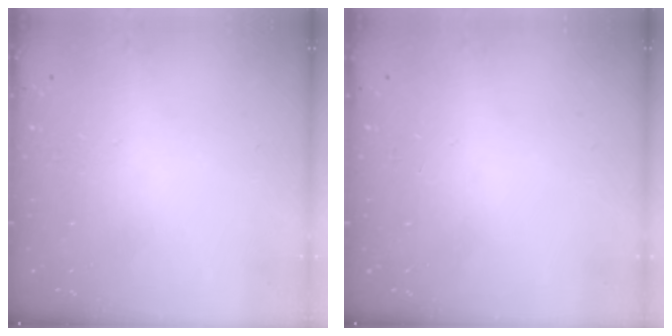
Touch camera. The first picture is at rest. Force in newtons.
{"total": 0.0}